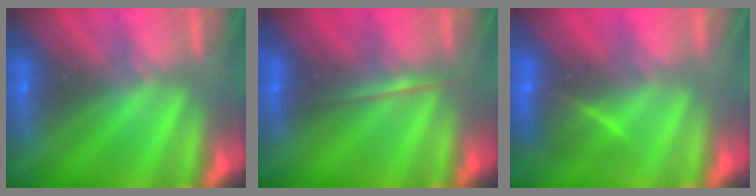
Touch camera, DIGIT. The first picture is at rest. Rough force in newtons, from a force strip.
{"total": 1.7}
{"total": 2.8}